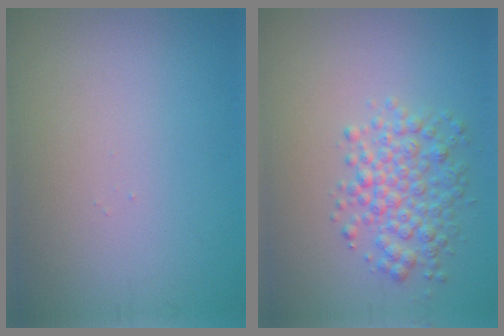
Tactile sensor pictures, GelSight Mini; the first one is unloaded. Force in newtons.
{"total": 3.8, "press": 3.8, "slide": 0.1}